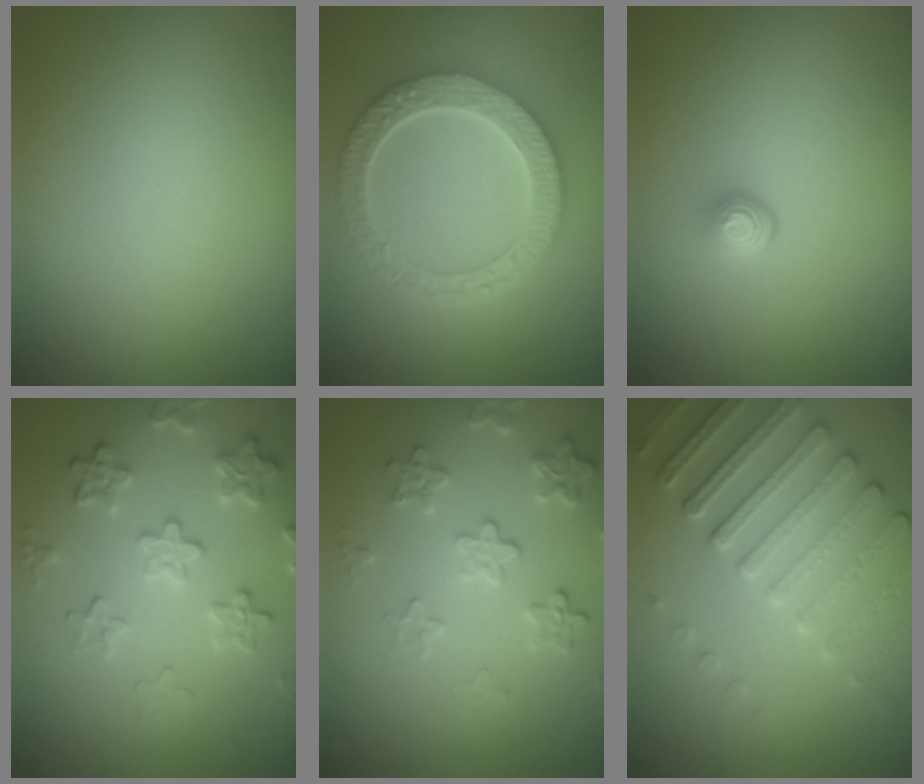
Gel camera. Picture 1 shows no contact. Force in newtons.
{"total": 5.6, "press": 4.7, "slide": 3.1}
{"total": 1.7, "press": 1.1, "slide": 1.3}
{"total": 4.2, "press": 3.7, "slide": 2.0}
{"total": 3.1, "press": 3.0, "slide": 0.6}
{"total": 4.7, "press": 4.6, "slide": 1.0}